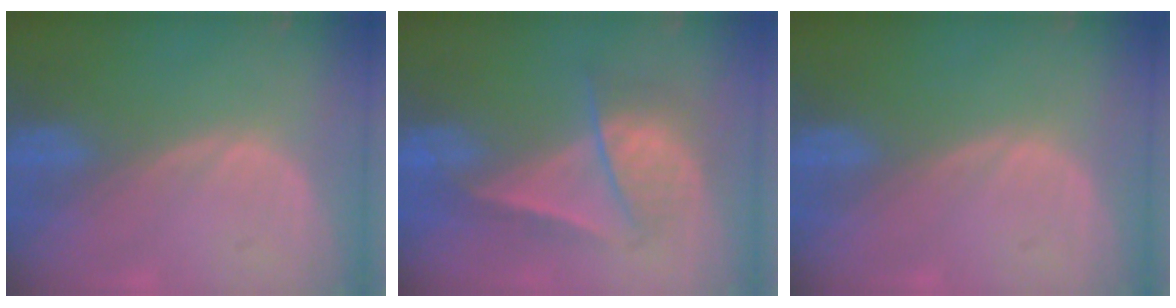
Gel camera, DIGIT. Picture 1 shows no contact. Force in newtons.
{"total": 6.6, "press": 6.5, "slide": 1.2}
{"total": 0.0}